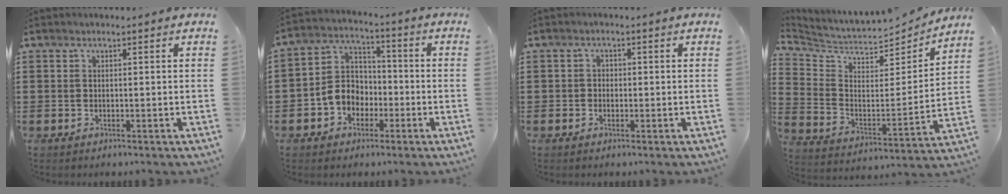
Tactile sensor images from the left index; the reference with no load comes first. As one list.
[{"total": 6.5, "force": [-2.6, 5.5, 2.5], "torque": [-0.070, 0.016, -0.053]}, {"total": 1.1, "force": [-0.2, 1.0, 0.4], "torque": [-0.011, 0.004, -0.006]}, {"total": 5.0, "force": [4.7, 1.5, 1.0], "torque": [-0.052, -0.046, 0.078]}]